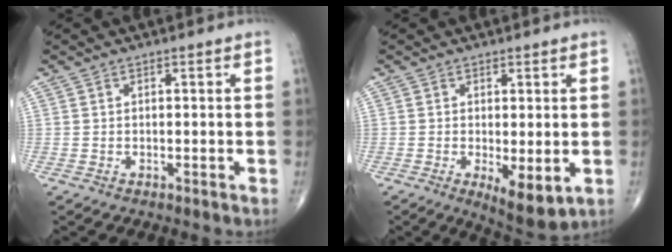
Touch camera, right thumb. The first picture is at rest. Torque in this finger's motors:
{"motor_torque": [-0.90, 0.38, 0.01, -0.09, 0.00]}